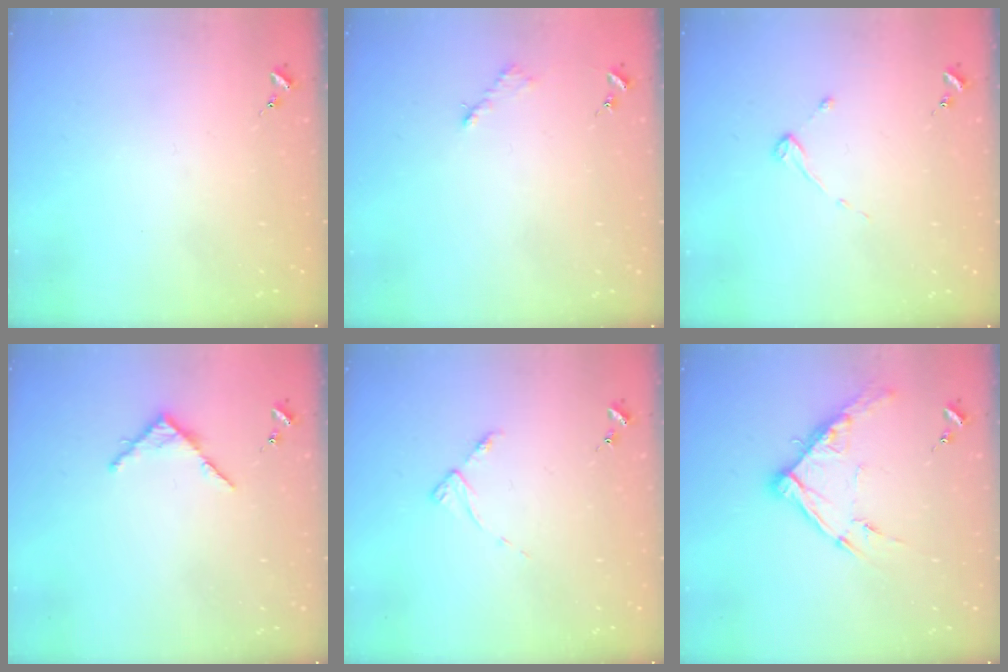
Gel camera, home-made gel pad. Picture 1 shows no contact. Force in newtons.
{"total": 2.6, "press": 2.6, "slide": 0.4}
{"total": 2.7, "press": 2.7, "slide": 0.3}
{"total": 4.9, "press": 4.9, "slide": 0.5}
{"total": 4.4, "press": 4.3, "slide": 0.7}
{"total": 12.4, "press": 12.3, "slide": 1.0}